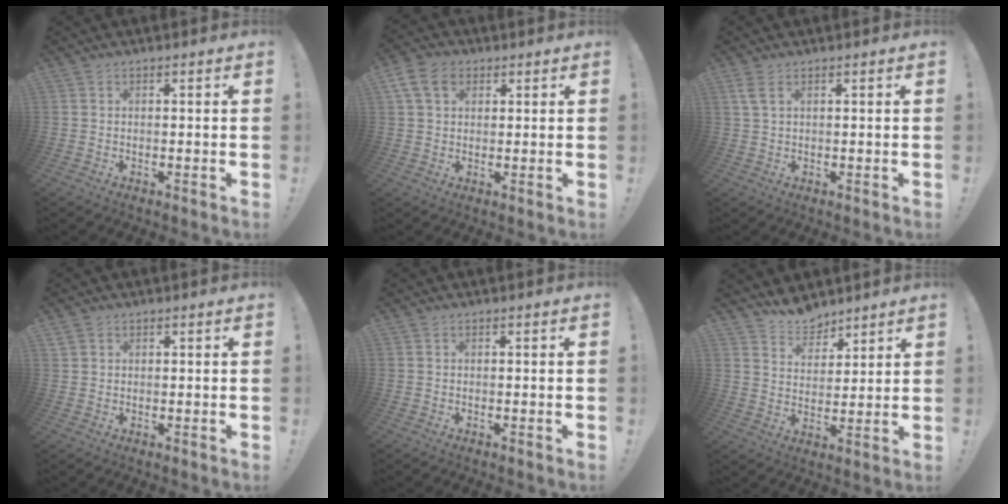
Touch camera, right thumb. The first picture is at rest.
{"total": 8.4, "force": [3.4, 5.9, 4.9], "torque": [-0.085, -0.001, 0.066]}
{"total": 3.2, "force": [1.5, 1.0, 2.7], "torque": [-0.058, 0.001, 0.029]}
{"total": 1.5, "force": [1.0, 1.1, 0.5], "torque": [-0.005, -0.001, 0.018]}
{"total": 0.0}
{"total": 8.0, "force": [7.1, 3.4, 1.1], "torque": [-0.014, -0.060, 0.137]}